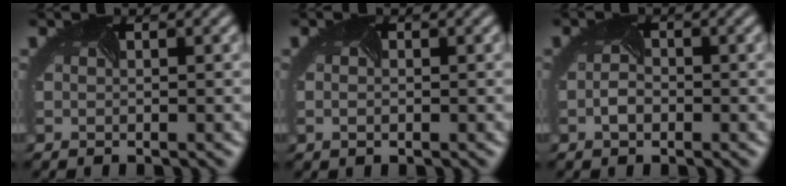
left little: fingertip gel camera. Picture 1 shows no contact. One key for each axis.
{"total": 0.7, "fx": -0.1, "fy": 0.4, "fz": 0.5, "tx": -0.010, "ty": -0.002, "tz": -0.001}
{"total": 1.1, "fx": -0.6, "fy": 0.6, "fz": 0.7, "tx": -0.024, "ty": -0.003, "tz": -0.013}